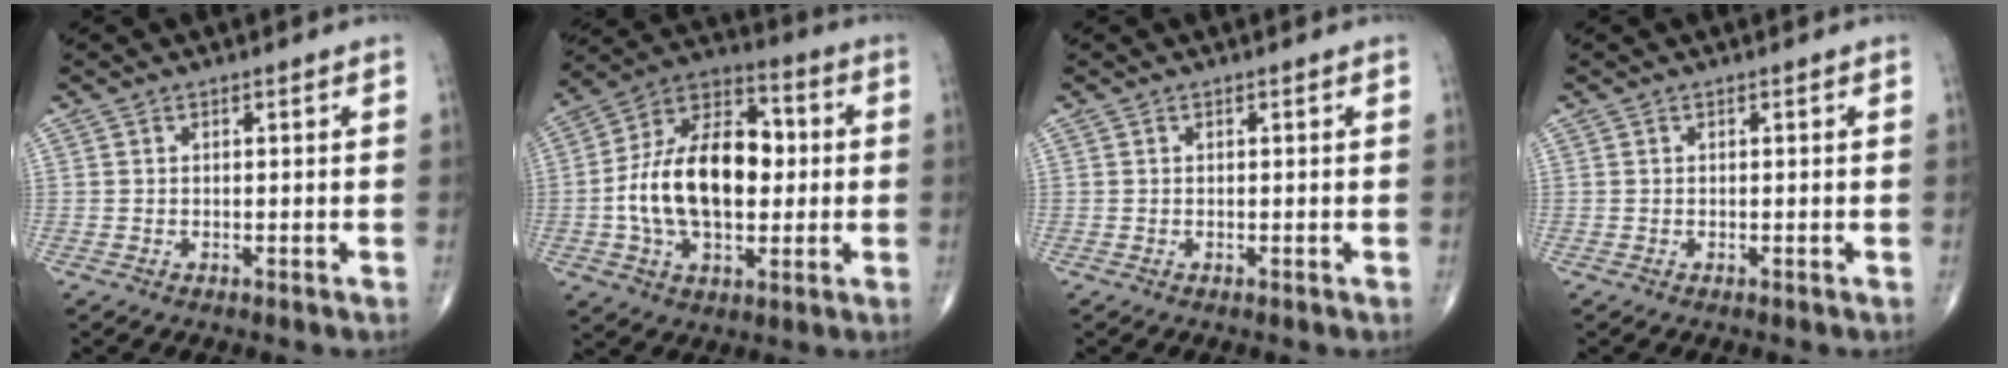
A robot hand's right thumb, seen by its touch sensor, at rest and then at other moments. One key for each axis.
{"total": 20.6, "fx": -0.4, "fy": 12.5, "fz": 16.3, "tx": -0.263, "ty": 0.029, "tz": -0.008}
{"total": 0.0}
{"total": 0.0}